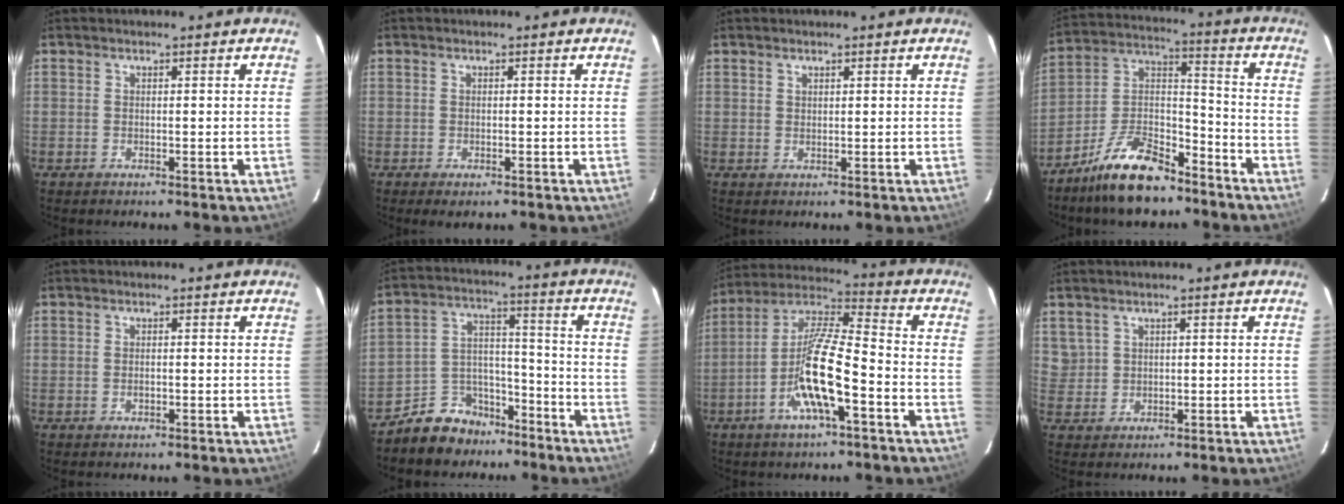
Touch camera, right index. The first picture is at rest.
{"total": 2.3, "force": [-1.6, 0.8, 1.5], "torque": [-0.032, -0.009, -0.026]}
{"total": 0.7, "force": [0.5, 0.4, 0.1], "torque": [-0.001, 0.002, 0.010]}
{"total": 15.4, "force": [-11.0, 6.3, 8.7], "torque": [-0.175, 0.031, -0.194]}
{"total": 0.9, "force": [-0.3, 0.6, 0.6], "torque": [-0.009, 0.001, -0.005]}
{"total": 10.6, "force": [-8.1, 6.4, 2.6], "torque": [-0.057, 0.049, -0.122]}
{"total": 13.6, "force": [-5.6, 2.5, 12.1], "torque": [-0.243, -0.002, -0.111]}
{"total": 2.8, "force": [1.3, 2.5, 0.1], "torque": [0.006, 0.009, 0.030]}